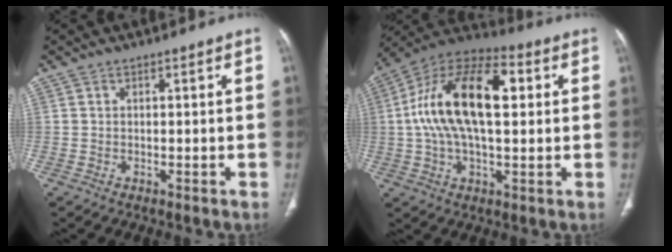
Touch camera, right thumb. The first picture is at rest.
{"total": 20.2, "force": [3.2, 9.8, 17.3], "torque": [-0.309, 0.029, 0.045]}